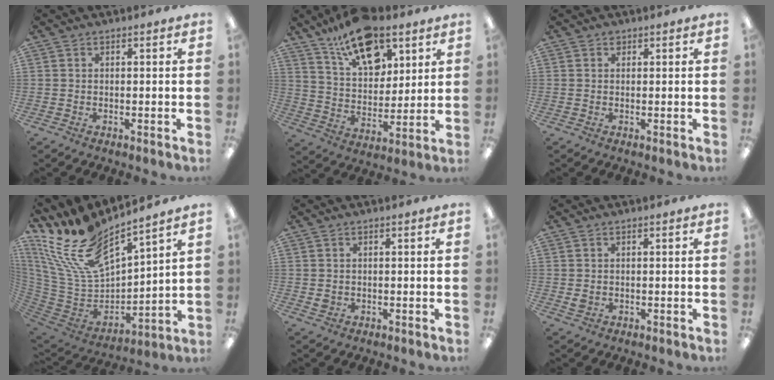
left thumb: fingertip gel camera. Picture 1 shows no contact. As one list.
[{"total": 17.7, "force": [11.3, 9.4, 9.9], "torque": [-0.154, -0.054, 0.198]}, {"total": 0.8, "force": [0.5, 0.5, 0.3], "torque": [-0.006, 0.002, 0.009]}, {"total": 19.8, "force": [15.1, 7.2, 10.6], "torque": [-0.240, -0.107, 0.267]}, {"total": 1.3, "force": [0.3, 1.0, 0.7], "torque": [-0.015, 0.003, 0.006]}, {"total": 1.5, "force": [0.2, 1.1, 1.0], "torque": [-0.019, 0.003, 0.004]}]